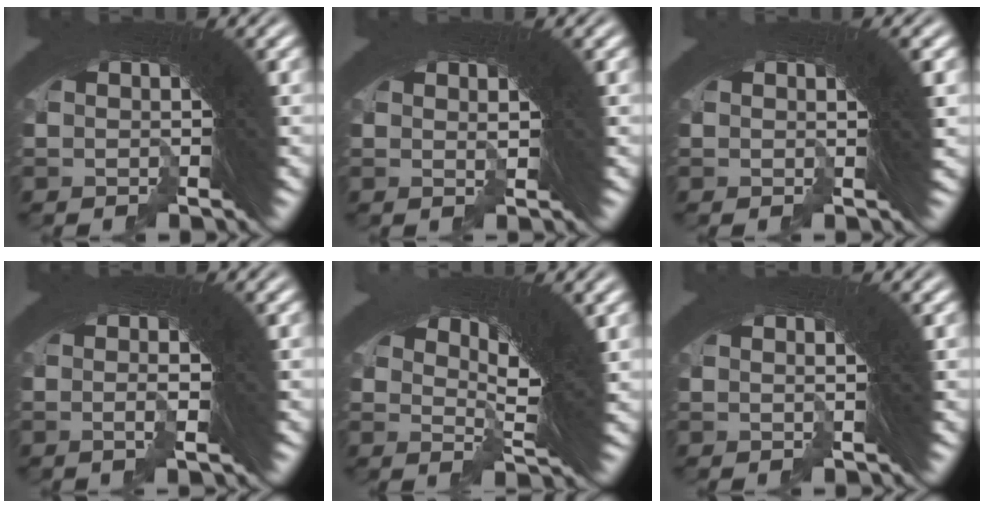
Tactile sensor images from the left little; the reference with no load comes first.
{"total": 1.9, "force": [0.1, 1.2, 1.4], "torque": [-0.026, -0.004, -0.001]}
{"total": 0.6, "force": [0.0, -0.2, 0.6], "torque": [-0.014, 0.000, 0.000]}
{"total": 3.1, "force": [0.3, 1.7, 2.6], "torque": [-0.024, 0.016, -0.008]}
{"total": 4.8, "force": [0.1, 2.2, 4.2], "torque": [-0.071, -0.023, 0.008]}
{"total": 1.1, "force": [0.3, 0.7, 0.9], "torque": [-0.021, 0.004, 0.000]}